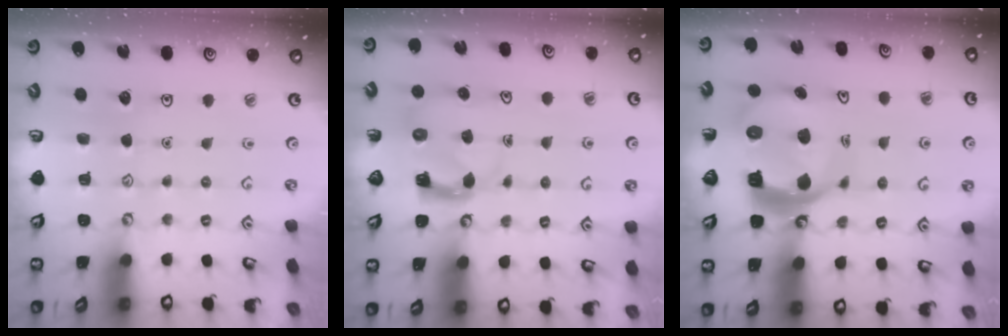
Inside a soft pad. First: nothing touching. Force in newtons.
{"total": 3.9, "press": 3.8, "slide": 0.7}
{"total": 14.9, "press": 14.8, "slide": 1.8}